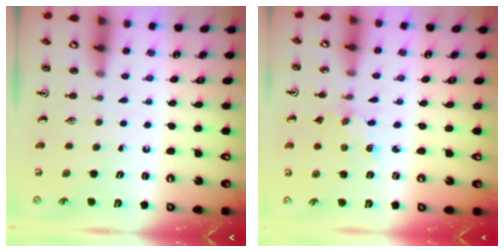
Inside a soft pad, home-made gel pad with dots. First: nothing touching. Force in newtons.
{"total": 3.1, "press": 3.1, "slide": 0.4}